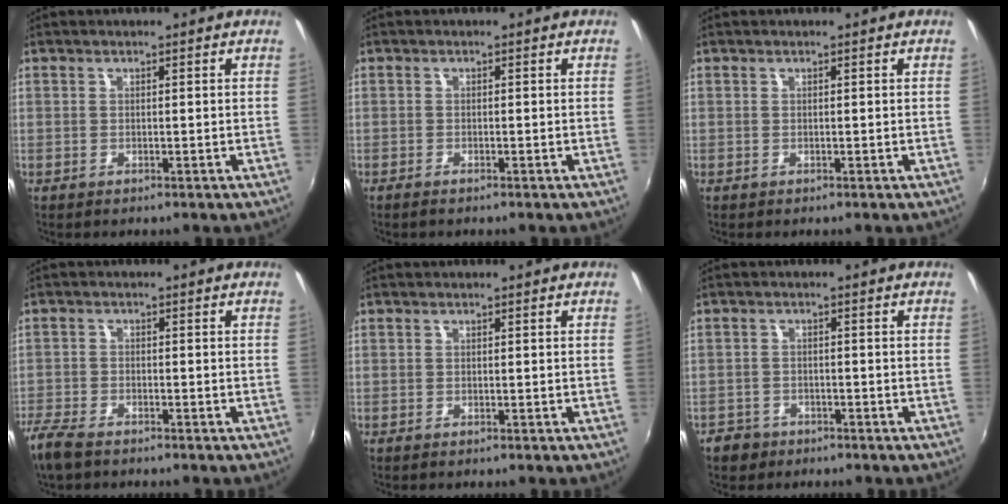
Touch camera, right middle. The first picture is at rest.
{"total": 1.1, "force": [-0.9, 0.1, 0.5], "torque": [-0.012, -0.003, -0.019]}
{"total": 0.0}
{"total": 6.5, "force": [-5.3, 2.0, 3.2], "torque": [-0.092, -0.023, -0.108]}
{"total": 0.0}
{"total": 3.7, "force": [-2.6, 2.6, 0.7], "torque": [-0.029, 0.004, -0.042]}